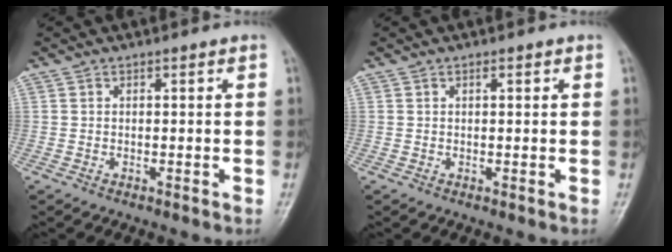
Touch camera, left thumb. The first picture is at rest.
{"total": 0.6, "force": [0.3, 0.4, 0.4], "torque": [-0.002, -0.001, 0.003]}